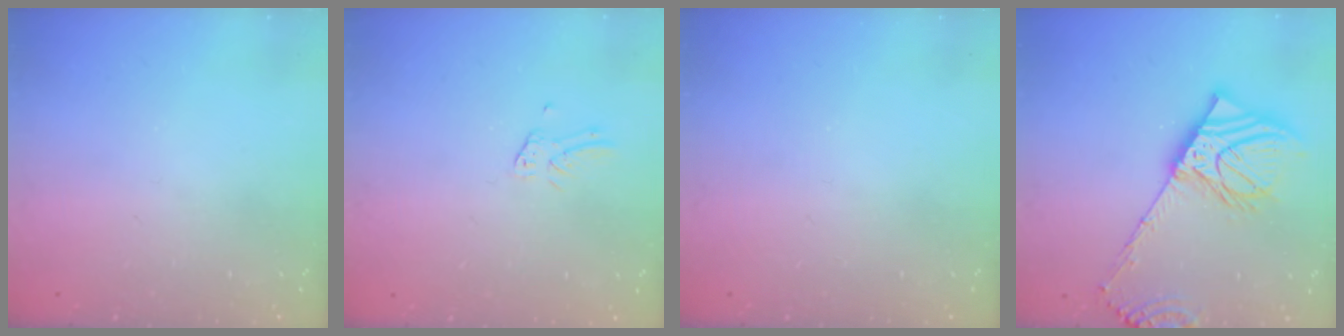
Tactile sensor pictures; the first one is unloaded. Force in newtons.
{"total": 1.3, "press": 1.3, "slide": 0.1}
{"total": 0.0}
{"total": 15.4, "press": 15.1, "slide": 2.9}